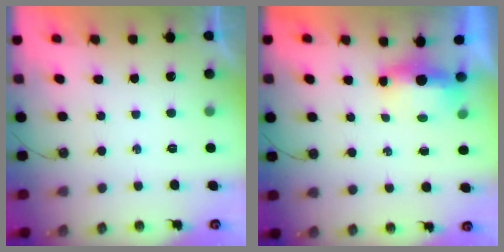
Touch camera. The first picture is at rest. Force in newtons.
{"total": 5.1, "press": 4.8, "slide": 1.7}